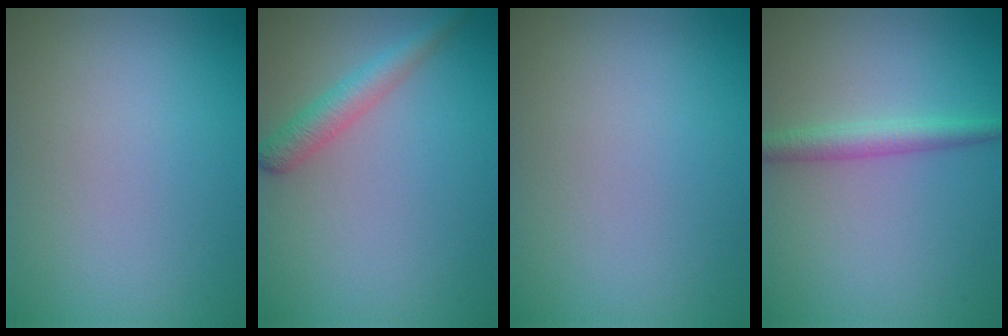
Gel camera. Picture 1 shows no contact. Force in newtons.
{"total": 2.5, "press": 2.5, "slide": 0.1}
{"total": 0.0}
{"total": 2.3, "press": 2.3, "slide": 0.1}